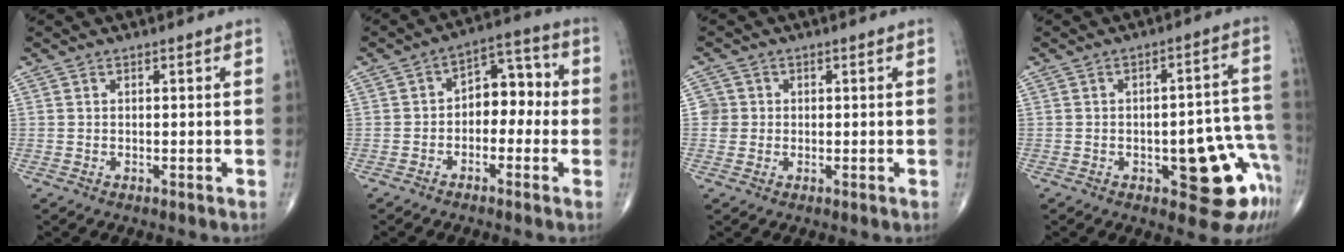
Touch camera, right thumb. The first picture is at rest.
{"total": 8.2, "force": [-1.0, 5.4, 6.1], "torque": [-0.051, 0.042, -0.031]}
{"total": 2.6, "force": [0.1, 2.6, 0.1], "torque": [0.020, 0.007, 0.000]}
{"total": 14.3, "force": [-5.7, 5.4, 12.0], "torque": [-0.082, 0.046, -0.057]}